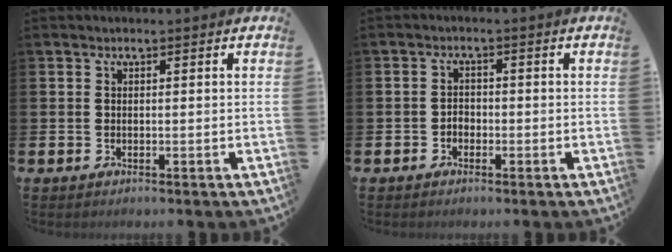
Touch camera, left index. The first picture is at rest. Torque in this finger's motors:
{"motor_torque": [-0.04, 0.12, -0.06, 0.00]}